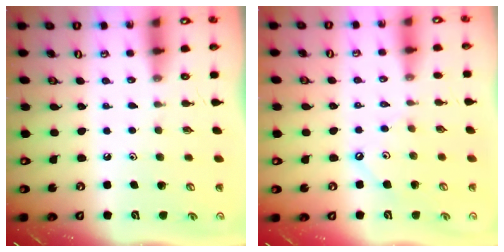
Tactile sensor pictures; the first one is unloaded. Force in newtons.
{"total": 2.8, "press": 2.8, "slide": 0.5}